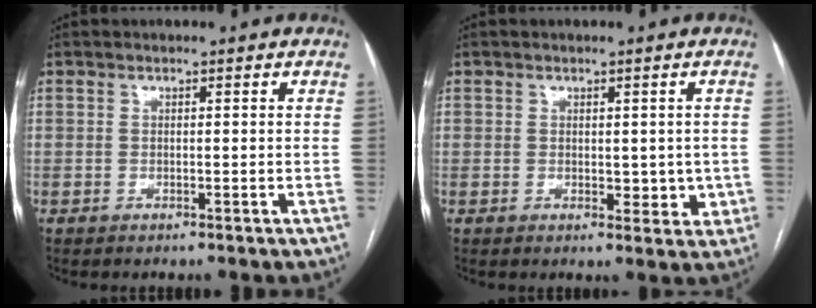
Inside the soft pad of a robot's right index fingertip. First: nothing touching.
{"total": 3.4, "force": [0.0, 2.5, 2.4], "torque": [-0.019, -0.002, 0.005]}